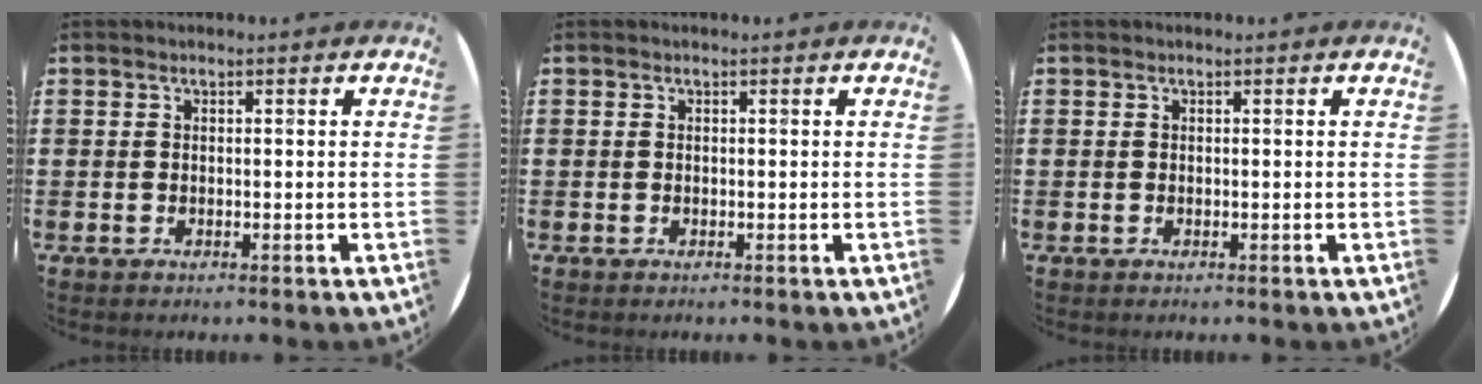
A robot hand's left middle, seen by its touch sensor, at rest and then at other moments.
{"total": 0.0}
{"total": 0.0}